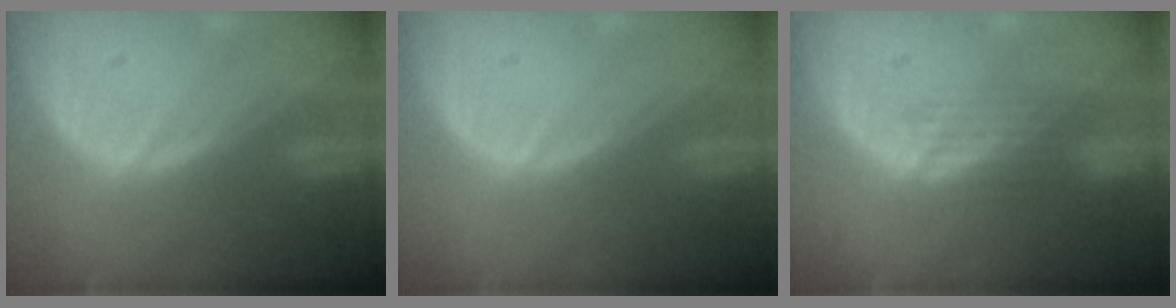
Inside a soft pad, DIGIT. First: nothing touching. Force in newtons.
{"total": 0.0}
{"total": 4.0, "press": 3.3, "slide": 2.3}